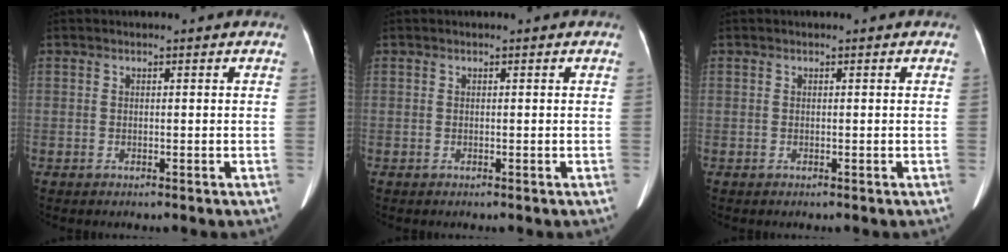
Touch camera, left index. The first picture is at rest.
{"total": 0.0}
{"total": 0.0}